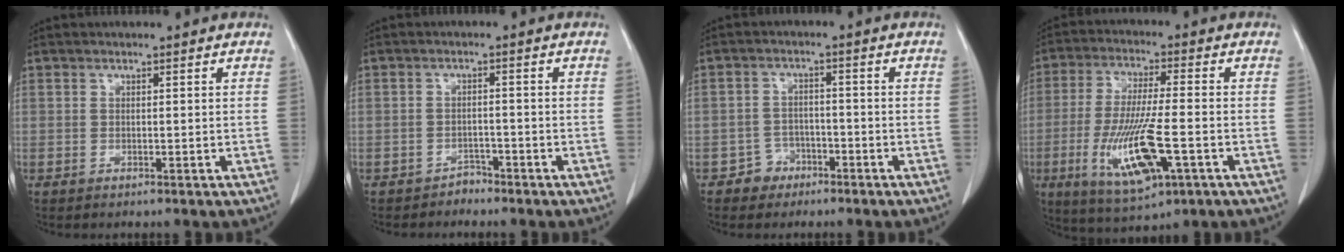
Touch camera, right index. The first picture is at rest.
{"total": 1.5, "force": [-1.4, 0.6, -0.1], "torque": [0.004, 0.001, -0.023]}
{"total": 3.7, "force": [-2.2, 2.9, -0.1], "torque": [0.005, 0.014, -0.037]}
{"total": 13.2, "force": [-4.4, 2.4, 12.2], "torque": [-0.247, -0.024, -0.067]}